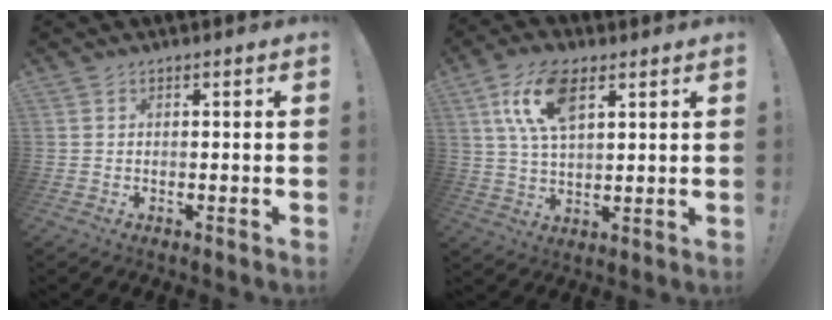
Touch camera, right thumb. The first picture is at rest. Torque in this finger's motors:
{"motor_torque": [0.25, 0.25, 0.39, -0.21, 0.06]}